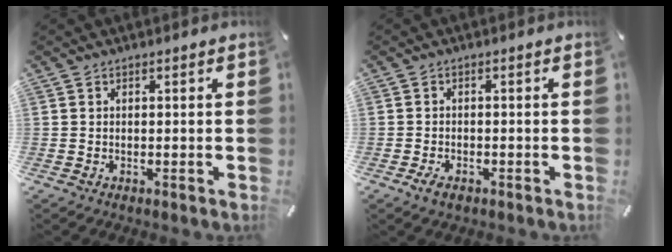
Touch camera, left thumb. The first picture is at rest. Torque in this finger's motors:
{"motor_torque": [0.05, 0.05, 0.05, -0.03, 0.02]}